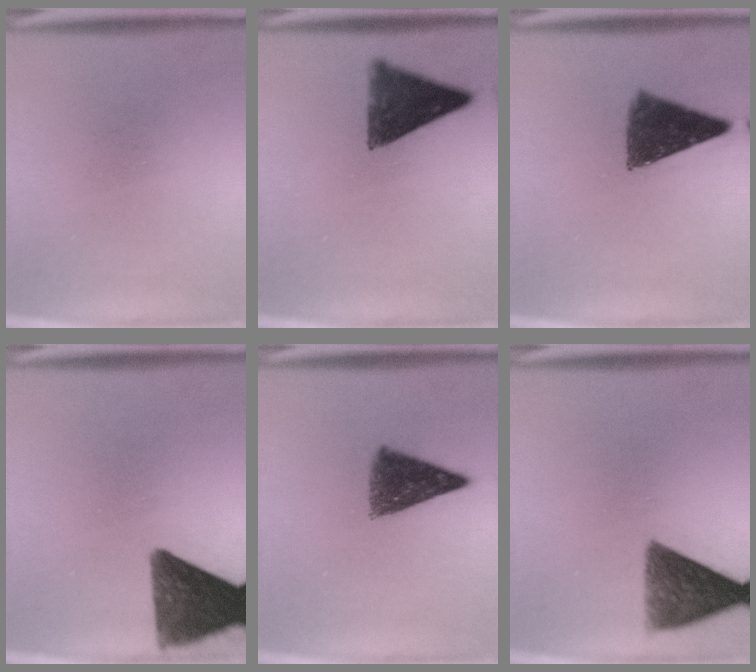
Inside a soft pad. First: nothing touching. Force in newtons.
{"total": 10.3}
{"total": 10.5}
{"total": 12.5}
{"total": 8.9}
{"total": 9.0}